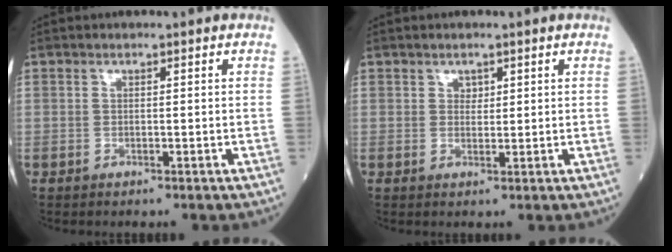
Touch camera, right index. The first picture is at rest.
{"total": 1.2, "force": [0.7, 0.9, 0.5], "torque": [-0.002, -0.003, 0.011]}